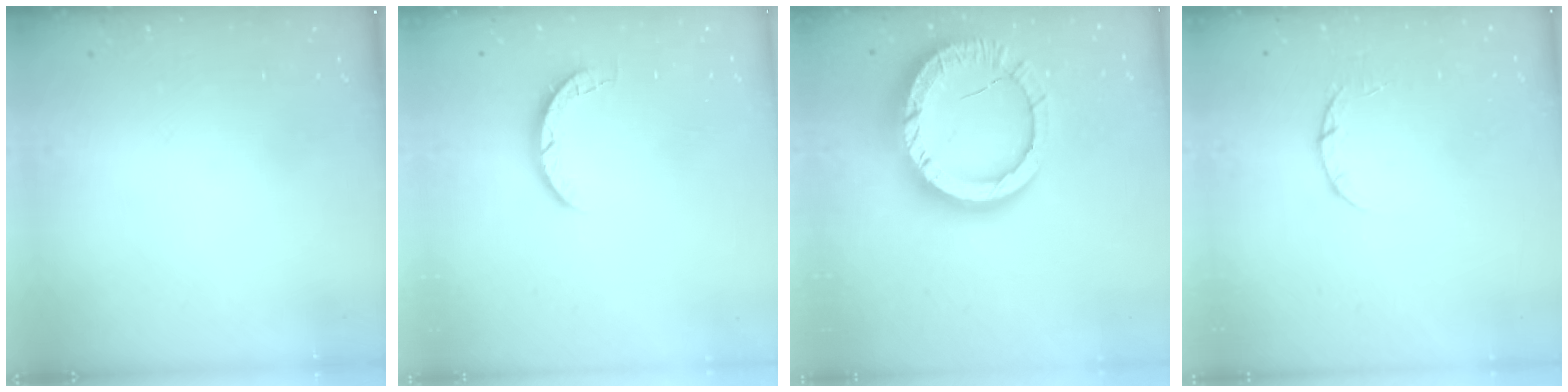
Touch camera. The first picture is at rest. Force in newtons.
{"total": 3.1, "press": 3.0, "slide": 0.4}
{"total": 19.3, "press": 19.2, "slide": 1.7}
{"total": 2.3, "press": 2.3, "slide": 0.3}